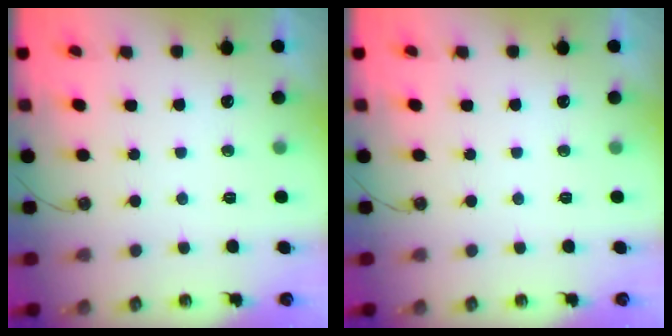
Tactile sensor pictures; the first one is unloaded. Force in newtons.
{"total": 0.0}